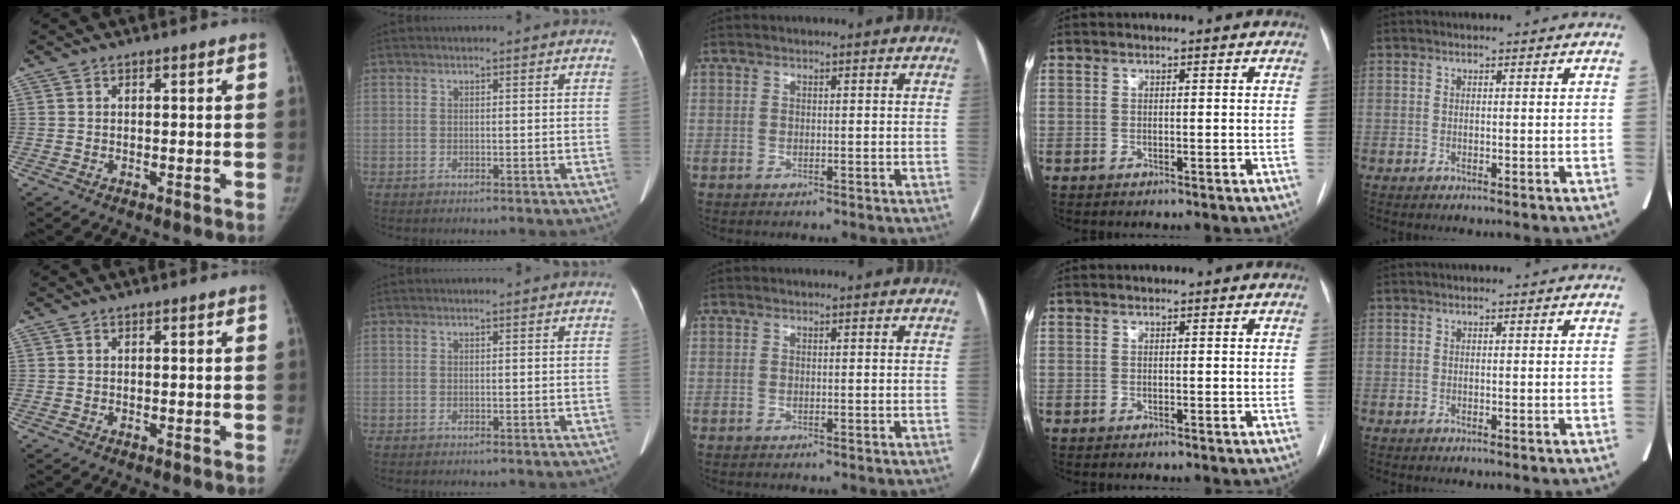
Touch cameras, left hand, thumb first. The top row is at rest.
{}